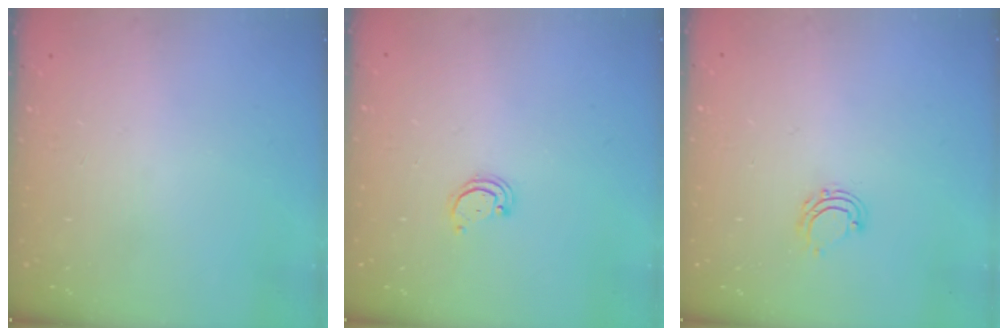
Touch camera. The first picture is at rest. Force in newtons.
{"total": 2.2, "press": 2.2, "slide": 0.2}
{"total": 5.2, "press": 5.1, "slide": 0.7}